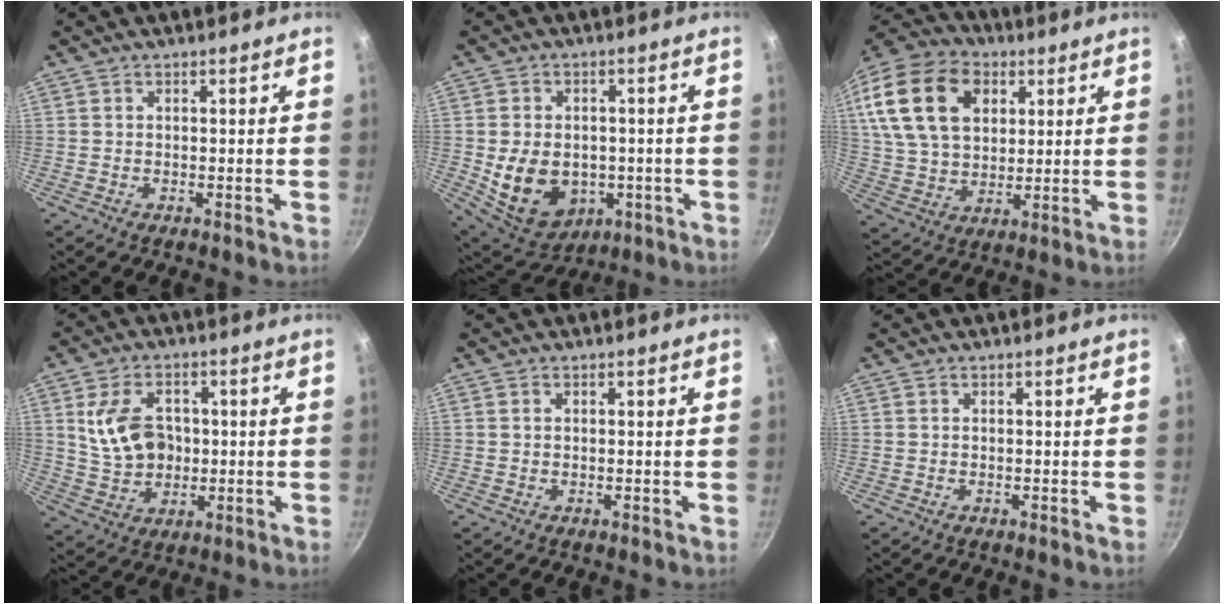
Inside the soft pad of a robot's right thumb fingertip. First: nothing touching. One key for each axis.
{"total": 14.1, "fx": -2.5, "fy": 10.5, "fz": 9.1, "tx": -0.139, "ty": 0.001, "tz": -0.018}
{"total": 21.6, "fx": 7.2, "fy": 14.8, "fz": 14.0, "tx": -0.244, "ty": 0.000, "tz": 0.127}
{"total": 11.8, "fx": 1.5, "fy": 8.7, "fz": 7.8, "tx": -0.120, "ty": -0.001, "tz": 0.035}
{"total": 0.8, "fx": 0.3, "fy": 0.6, "fz": 0.4, "tx": -0.008, "ty": 0.002, "tz": 0.006}
{"total": 0.0}